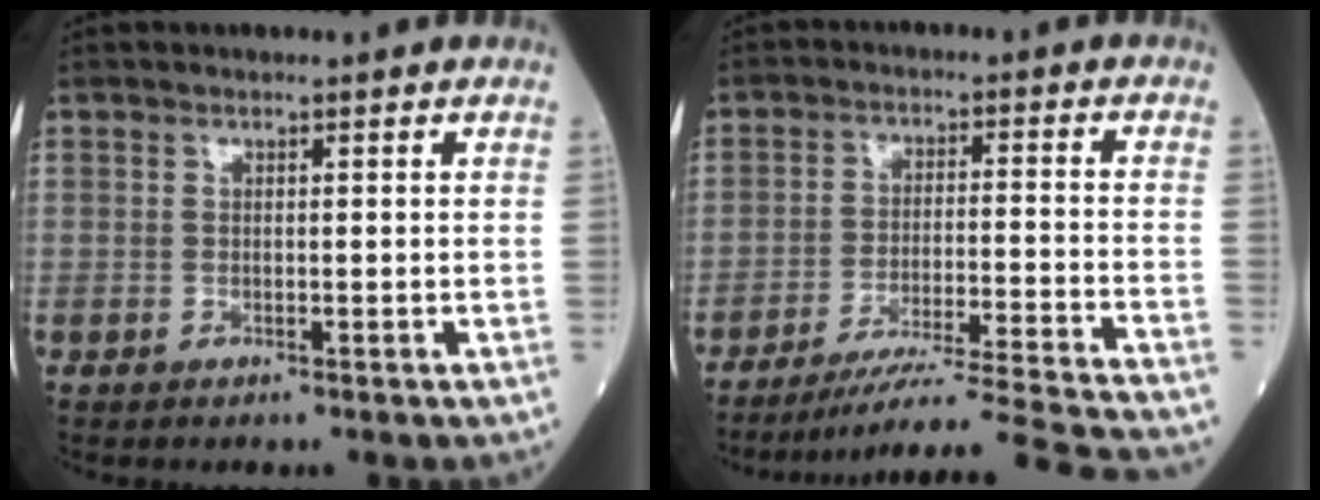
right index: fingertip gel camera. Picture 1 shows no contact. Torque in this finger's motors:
{"motor_torque": [-0.24, -0.36, 0.33, 0.08]}